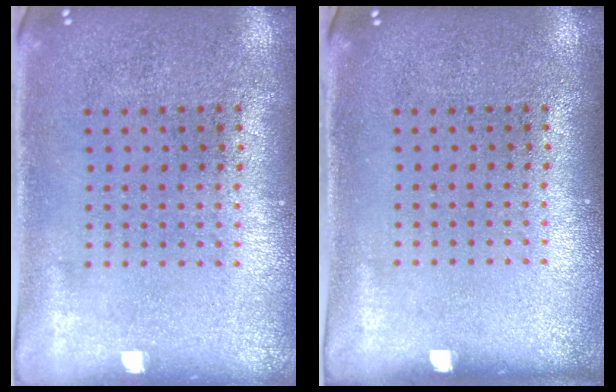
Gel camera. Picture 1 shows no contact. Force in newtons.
{"total": 0.0}